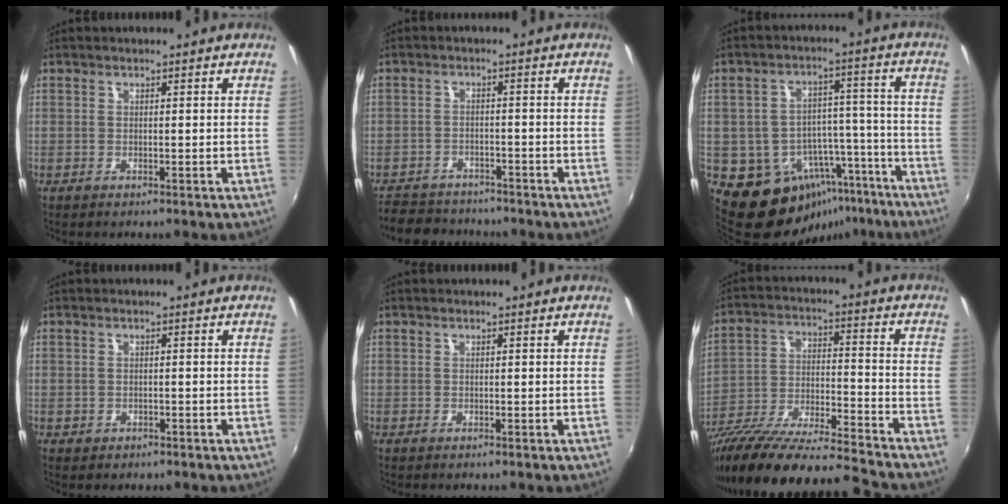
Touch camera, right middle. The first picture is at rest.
{"total": 9.0, "force": [-7.9, 3.8, 2.1], "torque": [-0.066, 0.004, -0.123]}
{"total": 14.3, "force": [-10.1, 9.4, 3.9], "torque": [-0.068, 0.046, -0.119]}
{"total": 1.2, "force": [-0.5, 1.1, 0.4], "torque": [-0.008, -0.002, -0.004]}
{"total": 0.0}
{"total": 22.6, "force": [-19.1, 2.1, 11.8], "torque": [-0.207, -0.042, -0.314]}